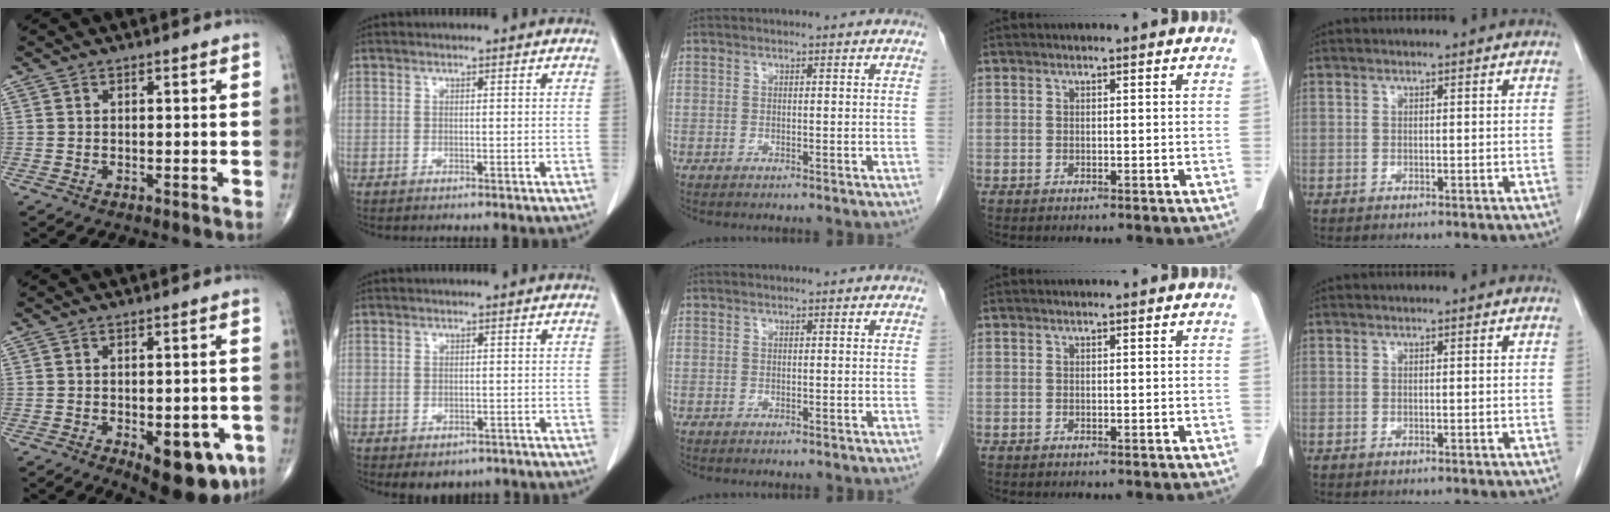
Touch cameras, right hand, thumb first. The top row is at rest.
{"thumb": {"total": 12.8, "force": [-5.2, 5.9, 10.1], "torque": [-0.107, 0.005, -0.057]}, "index": {"total": 4.5, "force": [-3.3, 2.7, 1.3], "torque": [-0.005, 0.005, -0.037]}}